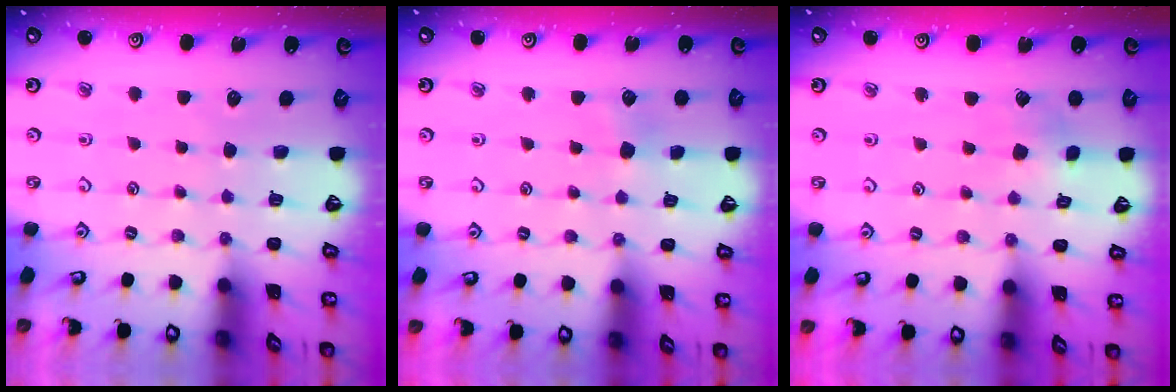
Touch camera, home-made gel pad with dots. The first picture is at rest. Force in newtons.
{"total": 3.9, "press": 3.7, "slide": 1.0}
{"total": 3.0, "press": 3.0, "slide": 0.4}